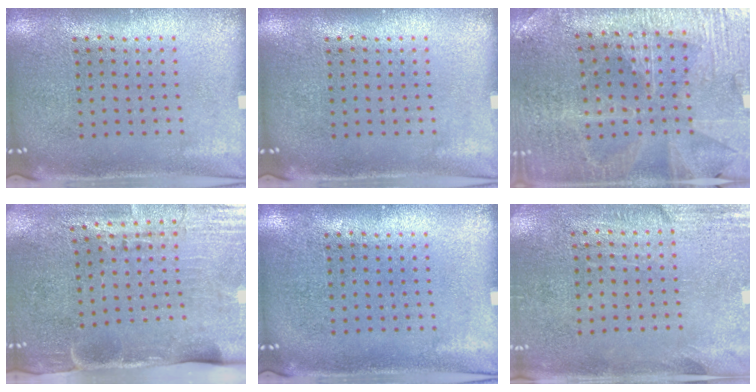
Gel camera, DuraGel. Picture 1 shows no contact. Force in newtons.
{"total": 0.0}
{"total": 2.3, "press": 2.3, "slide": 0.5}
{"total": 4.5, "press": 3.7, "slide": 2.6}
{"total": 0.0}
{"total": 2.8, "press": 2.4, "slide": 1.5}